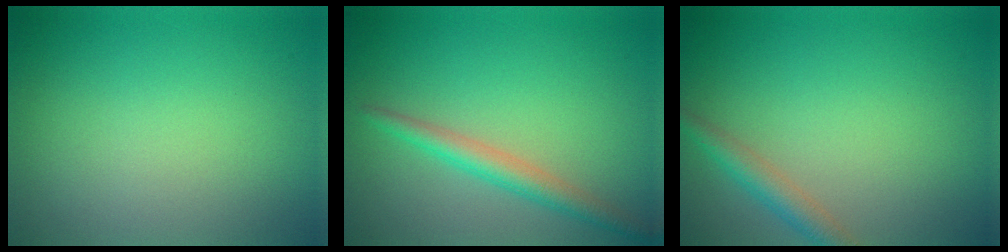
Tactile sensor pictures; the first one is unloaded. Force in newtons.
{"total": 2.7, "press": 2.7, "slide": 0.1}
{"total": 2.4, "press": 2.4, "slide": 0.1}